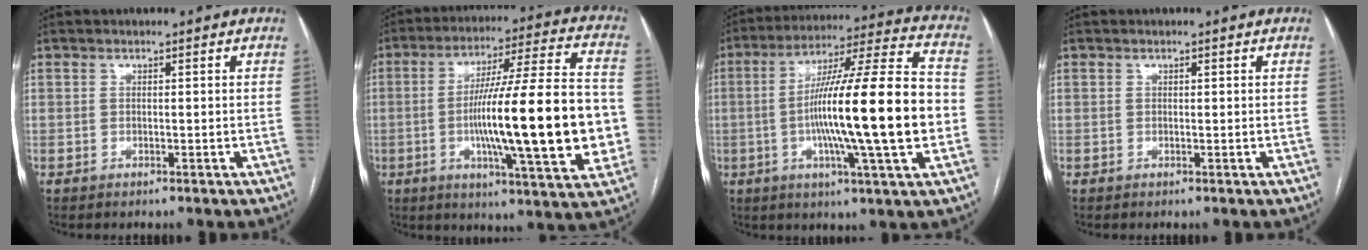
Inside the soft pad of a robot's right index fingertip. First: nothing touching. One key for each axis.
{"total": 23.4, "fx": -2.9, "fy": 2.0, "fz": 23.2, "tx": -0.332, "ty": 0.011, "tz": -0.045}
{"total": 21.9, "fx": -2.6, "fy": 0.3, "fz": 21.8, "tx": -0.346, "ty": 0.006, "tz": -0.051}
{"total": 0.0}